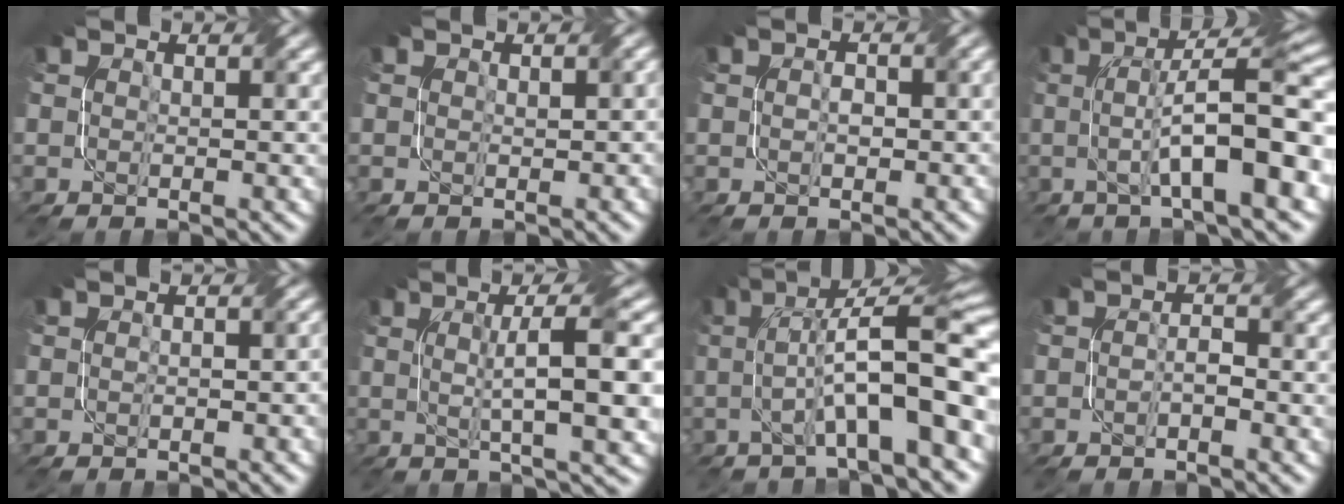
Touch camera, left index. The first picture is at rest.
{"total": 0.8, "force": [0.1, 0.4, 0.7], "torque": [-0.010, 0.003, 0.007]}
{"total": 1.7, "force": [-0.2, 0.9, 1.4], "torque": [-0.022, 0.002, -0.002]}
{"total": 10.1, "force": [-0.1, 2.0, 9.9], "torque": [-0.138, 0.017, -0.005]}
{"total": 1.5, "force": [-0.4, 0.8, 1.2], "torque": [-0.019, -0.003, -0.004]}
{"total": 7.7, "force": [0.8, 1.5, 7.5], "torque": [-0.103, 0.009, 0.015]}
{"total": 10.5, "force": [-0.7, 2.3, 10.2], "torque": [-0.147, 0.024, -0.016]}
{"total": 1.3, "force": [-0.8, 0.5, 1.0], "torque": [-0.018, 0.002, -0.014]}